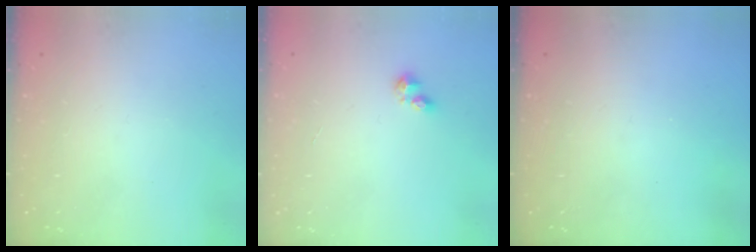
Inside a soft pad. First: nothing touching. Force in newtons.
{"total": 2.5, "press": 2.5, "slide": 0.4}
{"total": 0.0}